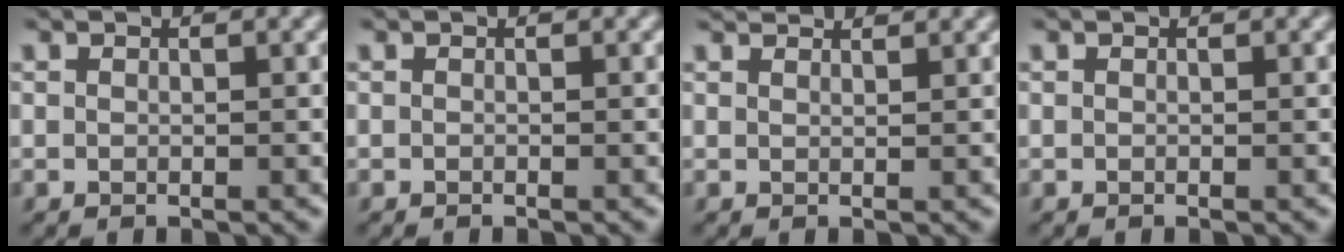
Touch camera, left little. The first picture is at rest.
{"total": 0.0}
{"total": 2.5, "force": [2.5, 0.0, 0.7], "torque": [-0.019, 0.007, 0.036]}
{"total": 0.0}